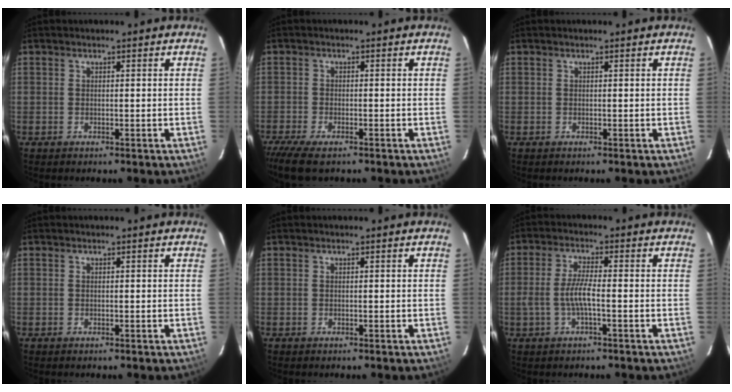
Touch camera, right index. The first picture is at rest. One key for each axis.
{"total": 8.1, "fx": -6.0, "fy": 2.5, "fz": 4.8, "tx": -0.122, "ty": -0.034, "tz": -0.112}
{"total": 0.0}
{"total": 0.0}
{"total": 0.0}
{"total": 5.0, "fx": -1.4, "fy": 0.6, "fz": 4.8, "tx": -0.101, "ty": 0.001, "tz": -0.026}